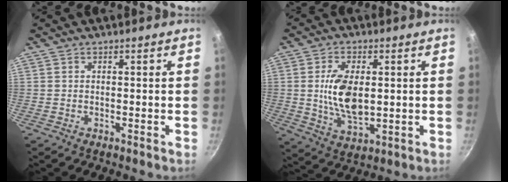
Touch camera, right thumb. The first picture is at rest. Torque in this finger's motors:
{"motor_torque": [2.46, 1.74, 1.81, -0.91, 0.15]}